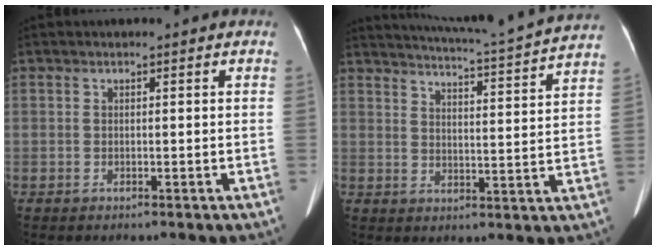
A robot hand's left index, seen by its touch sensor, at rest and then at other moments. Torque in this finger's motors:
{"motor_torque": [-0.29, -0.20, 0.00, 0.05]}